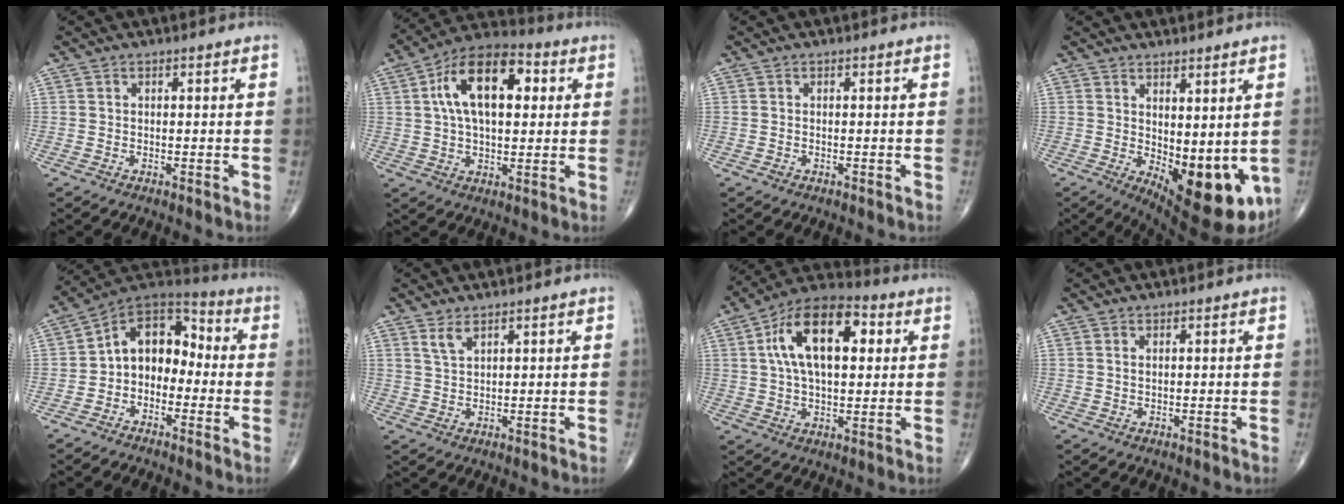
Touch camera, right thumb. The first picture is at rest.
{"total": 16.1, "force": [3.8, 8.6, 13.1], "torque": [-0.203, 0.020, 0.056]}
{"total": 0.6, "force": [-0.3, 0.4, 0.3], "torque": [-0.006, 0.004, -0.004]}
{"total": 13.6, "force": [-1.0, 5.8, 12.2], "torque": [-0.152, -0.032, 0.005]}
{"total": 11.4, "force": [-1.7, 8.3, 7.6], "torque": [-0.079, 0.056, -0.050]}
{"total": 2.6, "force": [1.8, 1.0, 1.6], "torque": [-0.032, -0.008, 0.042]}
{"total": 17.3, "force": [4.2, 9.0, 14.1], "torque": [-0.219, 0.018, 0.062]}
{"total": 0.6, "force": [0.2, 0.3, 0.5], "torque": [-0.008, 0.001, 0.006]}